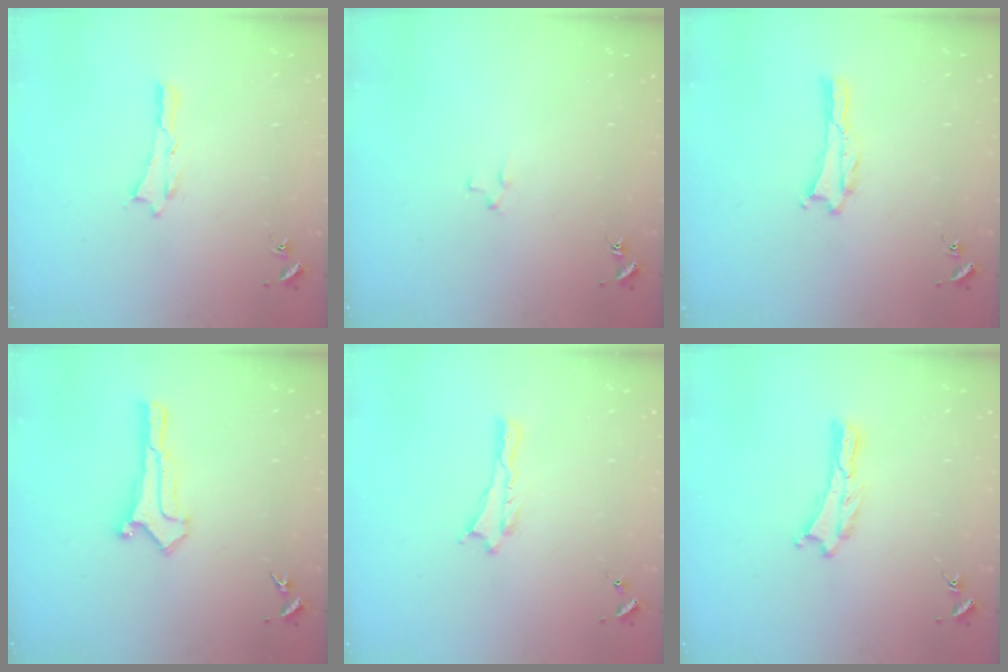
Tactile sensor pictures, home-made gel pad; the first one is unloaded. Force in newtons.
{"total": 1.9, "press": 1.9, "slide": 0.2}
{"total": 0.0}
{"total": 0.6, "press": 0.6, "slide": 0.0}
{"total": 0.0}
{"total": 0.0}